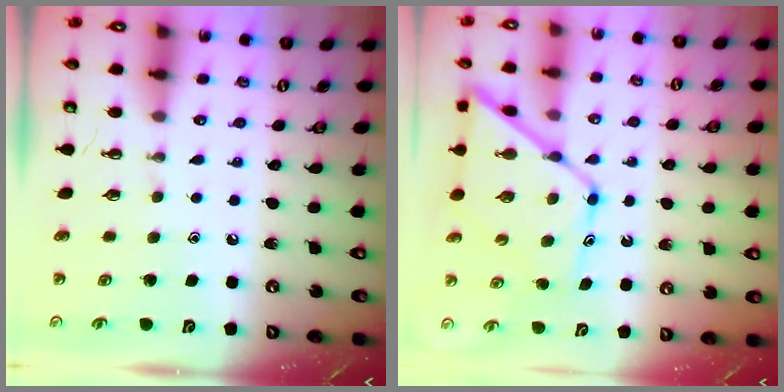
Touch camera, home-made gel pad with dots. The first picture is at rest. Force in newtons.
{"total": 13.7, "press": 13.7, "slide": 1.3}